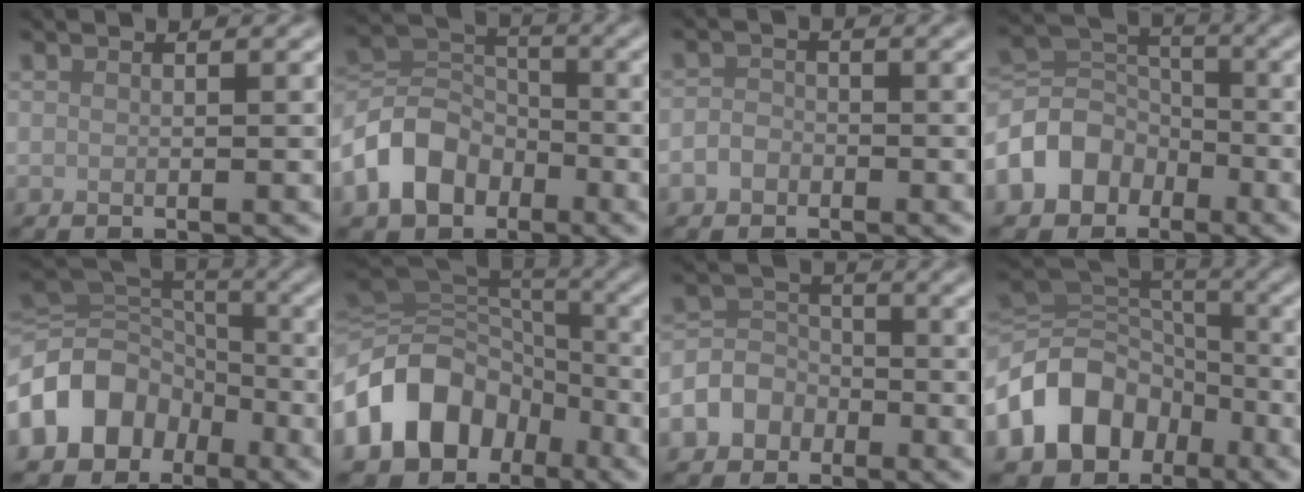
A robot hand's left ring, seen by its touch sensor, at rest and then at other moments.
{"total": 6.5, "force": [-3.4, 4.8, 2.9], "torque": [-0.055, 0.003, -0.078]}
{"total": 1.7, "force": [-0.9, 1.3, 0.6], "torque": [-0.008, 0.003, -0.022]}
{"total": 6.3, "force": [-3.2, 4.8, 2.5], "torque": [-0.046, 0.008, -0.076]}
{"total": 10.1, "force": [-4.5, 7.8, 4.5], "torque": [-0.098, 0.005, -0.100]}
{"total": 11.5, "force": [-4.9, 8.9, 5.4], "torque": [-0.117, 0.003, -0.099]}
{"total": 4.4, "force": [-2.4, 3.5, 1.1], "torque": [-0.003, 0.004, -0.061]}
{"total": 9.9, "force": [-4.5, 7.7, 4.4], "torque": [-0.077, 0.005, -0.093]}